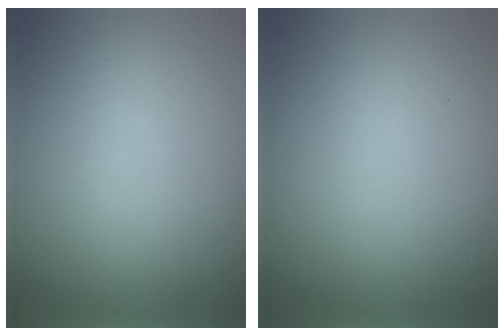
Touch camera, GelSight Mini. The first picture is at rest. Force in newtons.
{"total": 0.0}